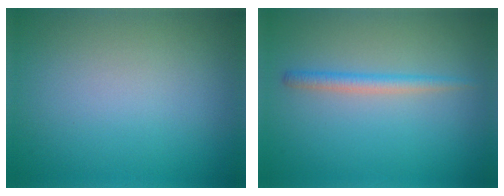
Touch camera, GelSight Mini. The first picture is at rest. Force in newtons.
{"total": 1.8, "press": 1.8, "slide": 0.1}